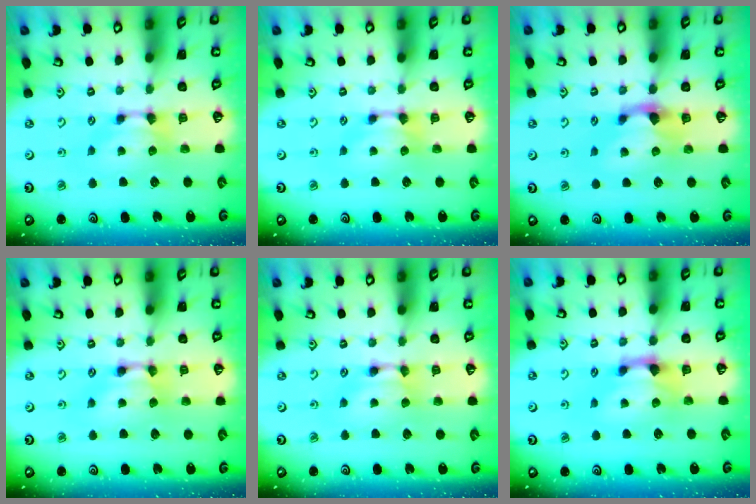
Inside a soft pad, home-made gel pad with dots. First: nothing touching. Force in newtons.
{"total": 0.0}
{"total": 1.7, "press": 1.3, "slide": 1.1}
{"total": 1.7, "press": 1.7, "slide": 0.0}
{"total": 1.7, "press": 1.7, "slide": 0.1}
{"total": 2.3, "press": 1.8, "slide": 1.4}